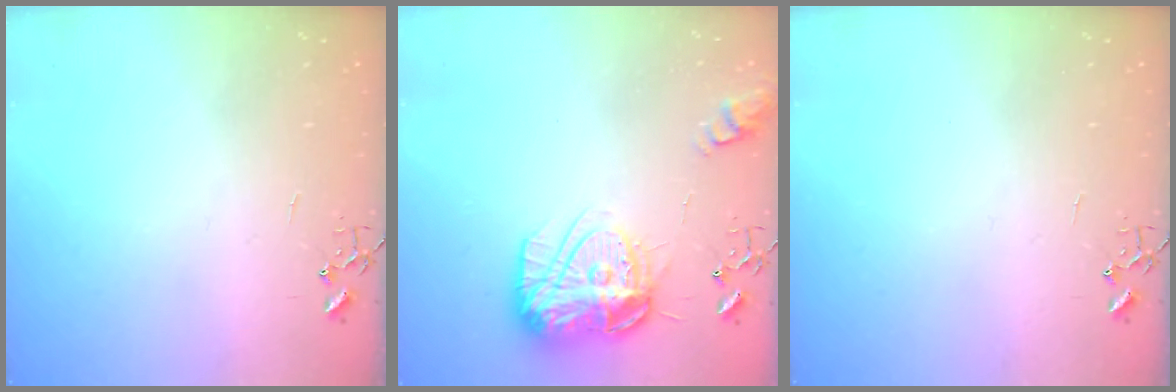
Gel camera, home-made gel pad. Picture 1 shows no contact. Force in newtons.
{"total": 16.5, "press": 16.4, "slide": 1.5}
{"total": 0.0}